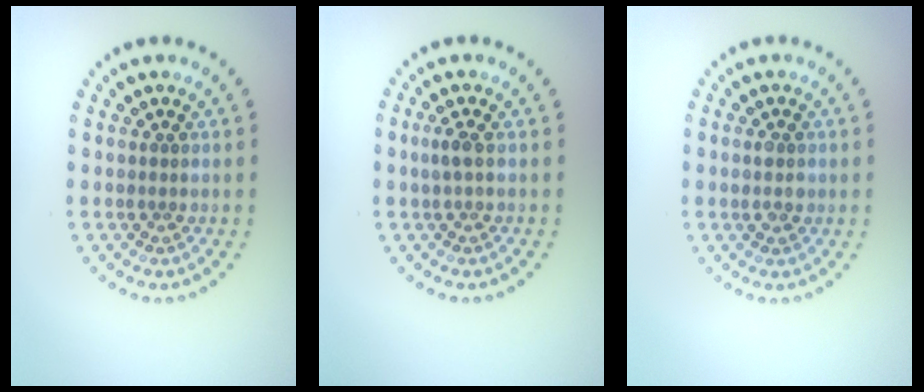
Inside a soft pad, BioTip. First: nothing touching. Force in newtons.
{"total": 1.1, "press": 1.0, "slide": 0.4}
{"total": 1.2, "press": 1.2, "slide": 0.1}